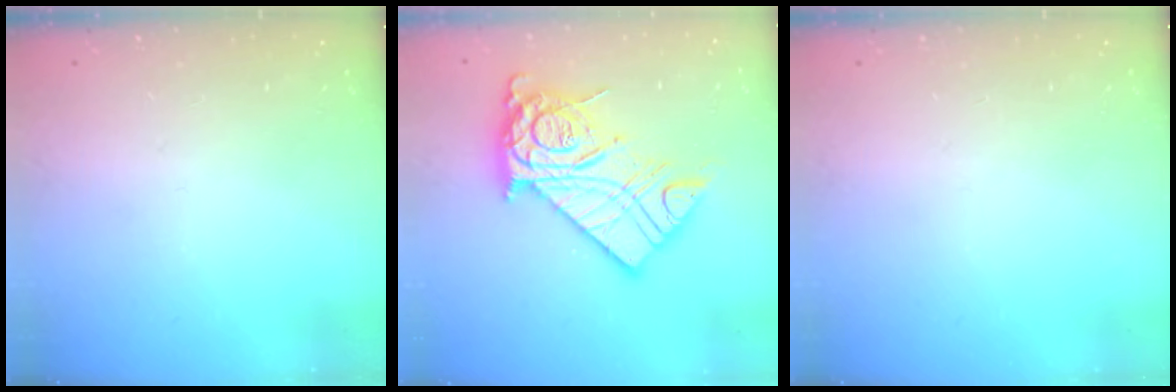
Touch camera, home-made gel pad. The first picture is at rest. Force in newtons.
{"total": 20.5, "press": 20.4, "slide": 2.0}
{"total": 0.0}